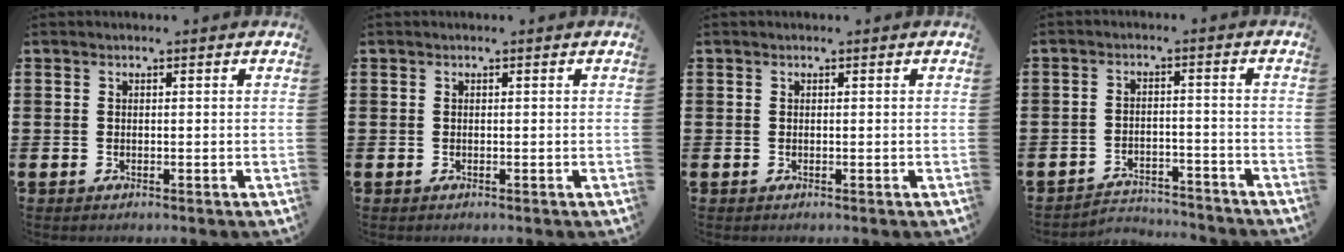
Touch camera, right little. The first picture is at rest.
{"total": 0.0}
{"total": 0.0}
{"total": 3.3, "force": [-3.3, 0.4, -0.1], "torque": [-0.006, 0.002, -0.071]}